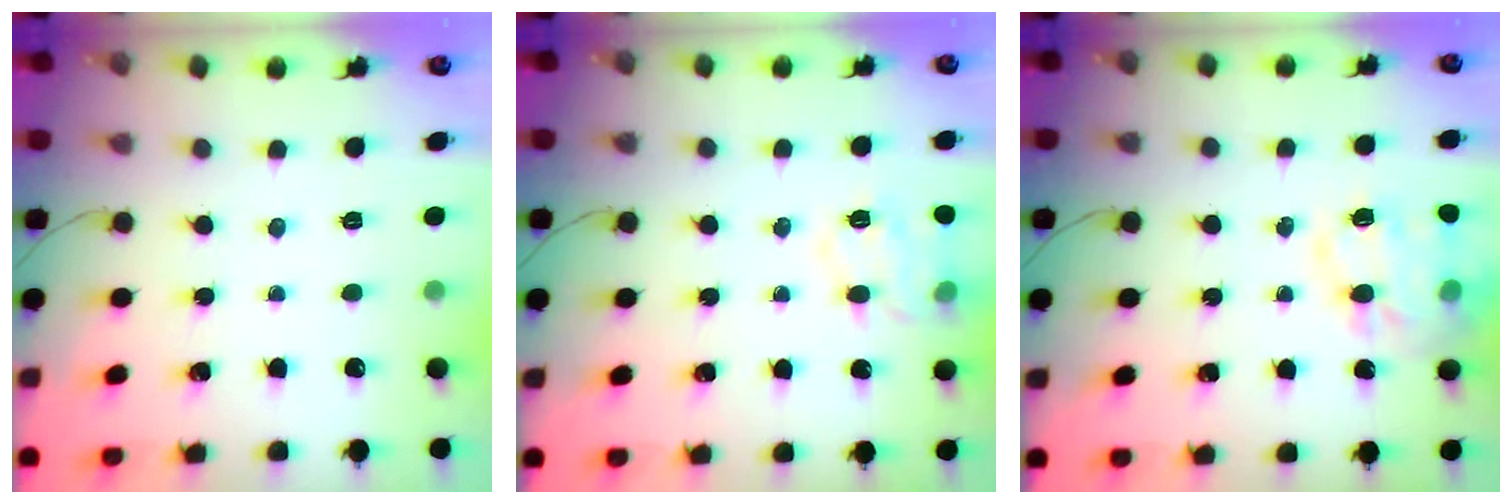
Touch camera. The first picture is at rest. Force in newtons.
{"total": 12.0, "press": 12.0, "slide": 0.3}
{"total": 17.7, "press": 17.6, "slide": 2.1}